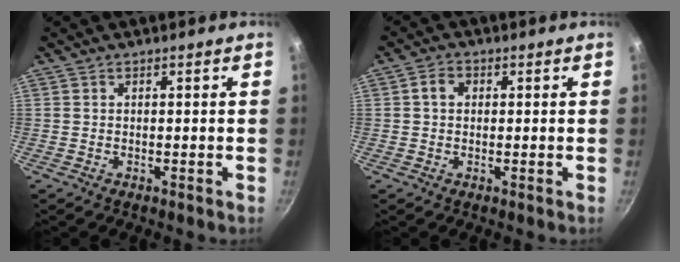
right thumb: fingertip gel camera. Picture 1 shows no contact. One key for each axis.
{"total": 2.8, "fx": 0.5, "fy": 2.2, "fz": 1.7, "tx": -0.023, "ty": 0.007, "tz": 0.004}